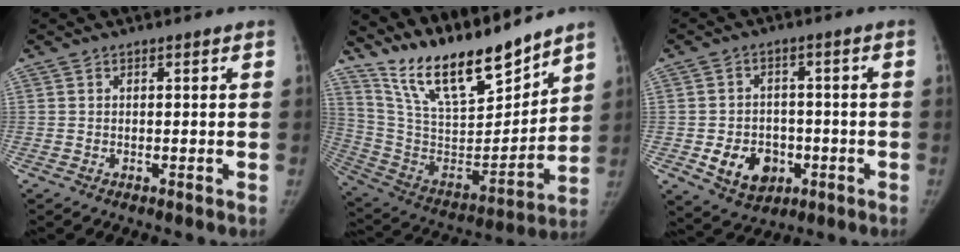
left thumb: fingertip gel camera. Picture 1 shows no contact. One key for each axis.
{"total": 20.7, "fx": 17.5, "fy": 5.3, "fz": 9.7, "tx": -0.130, "ty": -0.107, "tz": 0.320}
{"total": 8.9, "fx": -2.7, "fy": 7.1, "fz": 4.8, "tx": -0.047, "ty": 0.014, "tz": -0.032}